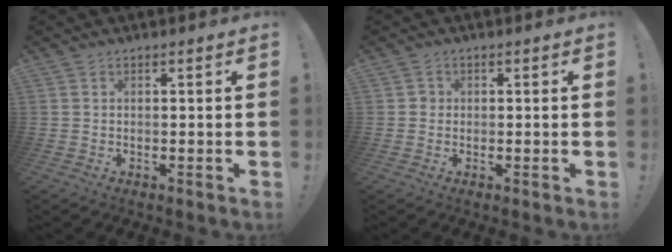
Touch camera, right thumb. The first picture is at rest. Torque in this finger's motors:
{"motor_torque": [0.10, 0.17, -0.03, 0.08, -0.01]}